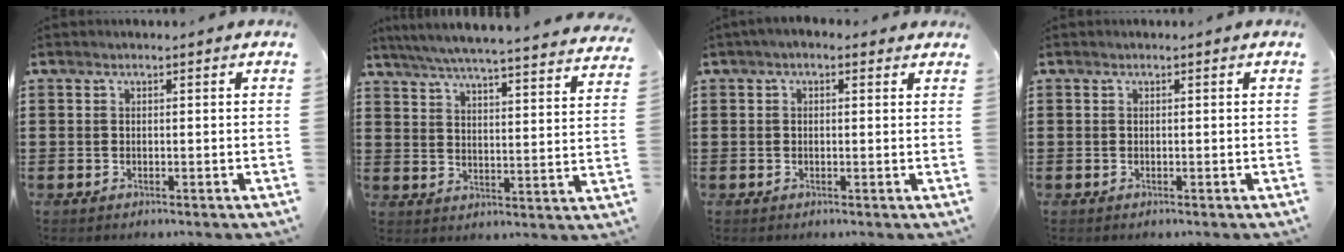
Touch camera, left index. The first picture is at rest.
{"total": 5.4, "force": [5.0, -0.5, 1.9], "torque": [-0.060, -0.040, 0.082]}
{"total": 1.4, "force": [0.2, 0.9, 1.1], "torque": [-0.022, 0.006, 0.002]}
{"total": 0.0}